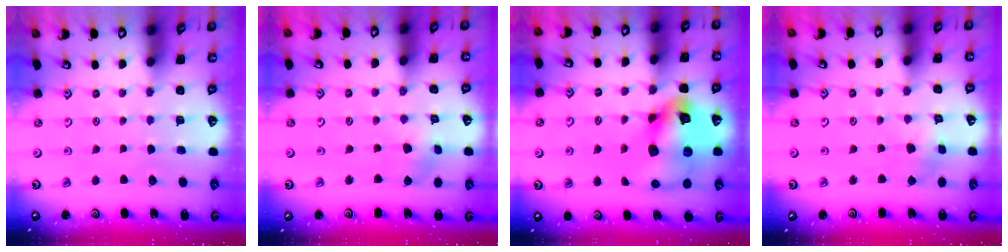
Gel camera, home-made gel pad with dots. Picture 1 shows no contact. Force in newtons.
{"total": 1.9, "press": 1.9, "slide": 0.3}
{"total": 17.8, "press": 17.6, "slide": 2.6}
{"total": 3.0, "press": 3.0, "slide": 0.4}